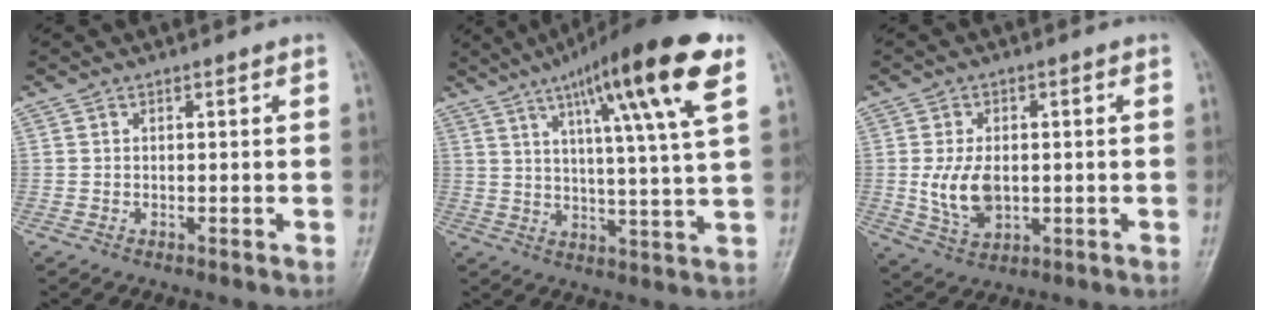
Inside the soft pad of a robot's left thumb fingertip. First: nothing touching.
{"total": 18.9, "force": [9.4, 1.9, 16.3], "torque": [-0.243, -0.020, 0.137]}
{"total": 7.8, "force": [-0.3, 4.9, 6.0], "torque": [-0.108, -0.006, 0.003]}